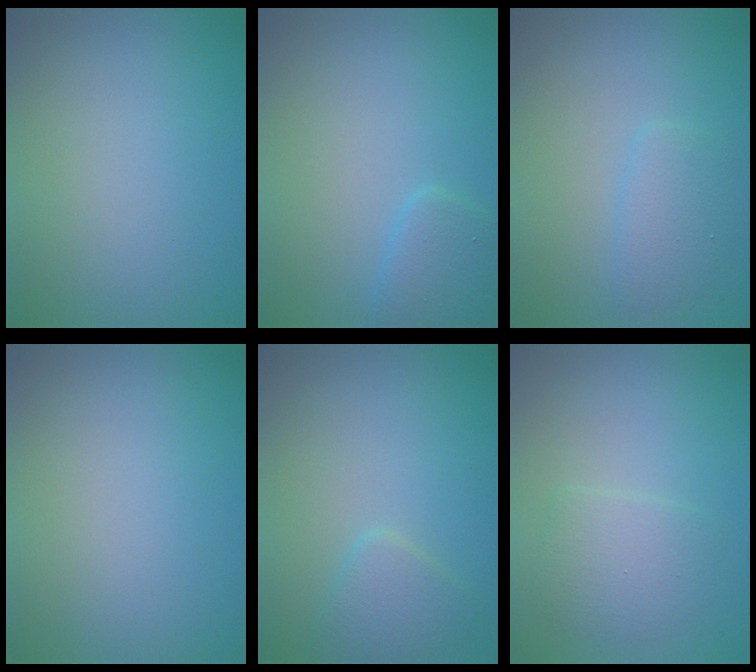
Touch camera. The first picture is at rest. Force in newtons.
{"total": 1.9, "press": 1.9, "slide": 0.2}
{"total": 1.9, "press": 1.9, "slide": 0.1}
{"total": 0.0}
{"total": 1.9, "press": 1.9, "slide": 0.2}
{"total": 2.4, "press": 2.4, "slide": 0.1}